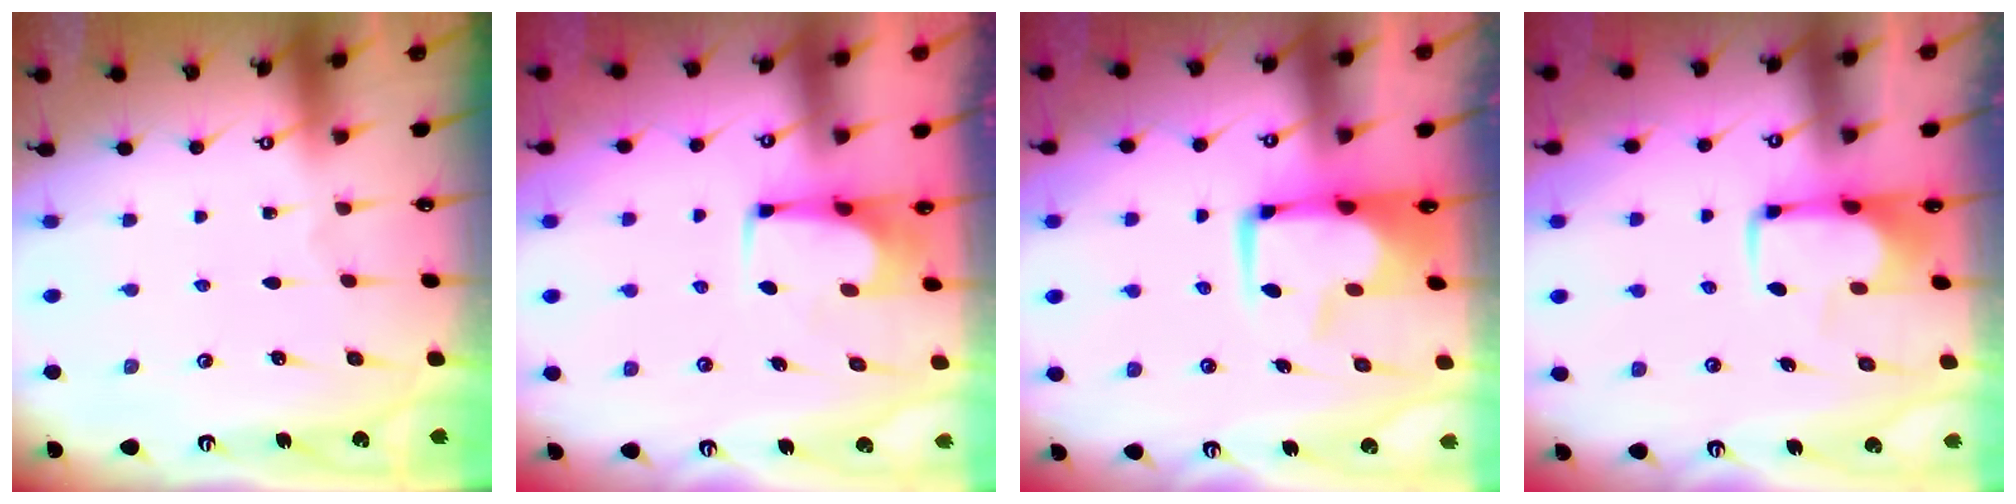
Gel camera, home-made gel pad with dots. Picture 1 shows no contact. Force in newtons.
{"total": 1.5, "press": 1.4, "slide": 0.2}
{"total": 2.0, "press": 1.8, "slide": 0.9}
{"total": 2.0, "press": 1.9, "slide": 0.4}